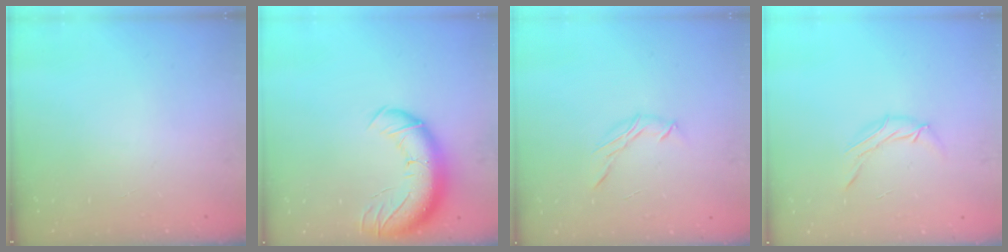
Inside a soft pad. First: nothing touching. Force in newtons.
{"total": 15.2, "press": 14.7, "slide": 3.6}
{"total": 5.7, "press": 5.6, "slide": 1.1}
{"total": 6.6, "press": 6.6, "slide": 0.6}